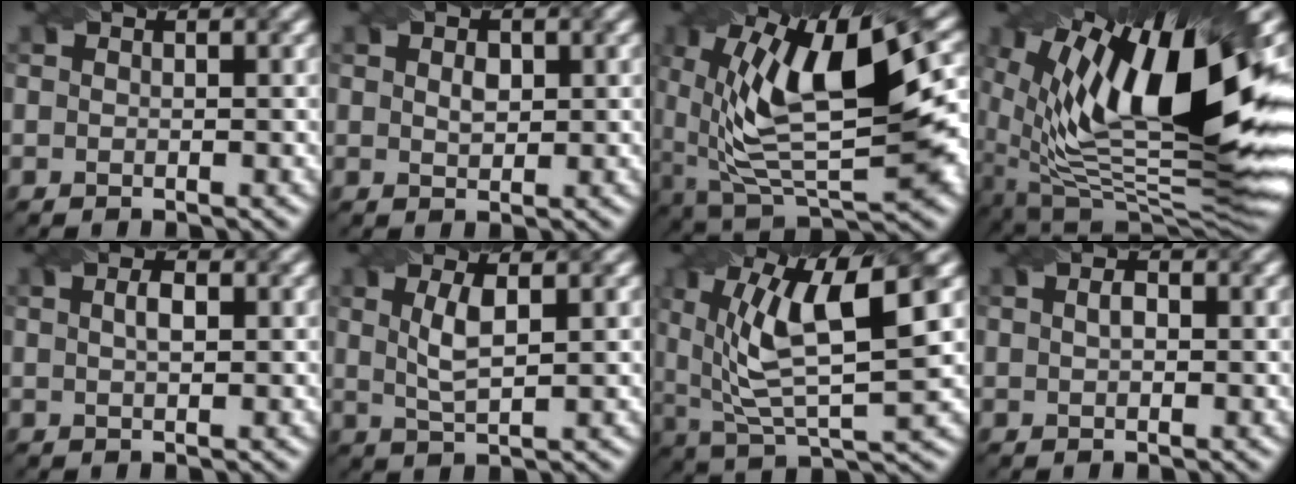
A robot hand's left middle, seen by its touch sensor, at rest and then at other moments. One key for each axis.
{"total": 1.4, "fx": 0.4, "fy": 0.9, "fz": 1.0, "tx": -0.018, "ty": 0.000, "tz": 0.011}
{"total": 14.3, "fx": 2.3, "fy": 5.9, "fz": 12.8, "tx": -0.221, "ty": -0.008, "tz": 0.038}
{"total": 16.6, "fx": 4.8, "fy": 5.7, "fz": 14.8, "tx": -0.254, "ty": 0.000, "tz": 0.078}
{"total": 1.6, "fx": 0.4, "fy": 0.6, "fz": 1.5, "tx": -0.025, "ty": 0.002, "tz": 0.008}
{"total": 3.2, "fx": 0.8, "fy": 1.0, "fz": 2.9, "tx": -0.064, "ty": -0.001, "tz": 0.020}
{"total": 10.0, "fx": 3.0, "fy": 3.2, "fz": 9.0, "tx": -0.181, "ty": 0.003, "tz": 0.055}
{"total": 1.7, "fx": 0.5, "fy": 1.1, "fz": 1.3, "tx": -0.021, "ty": 0.002, "tz": 0.001}